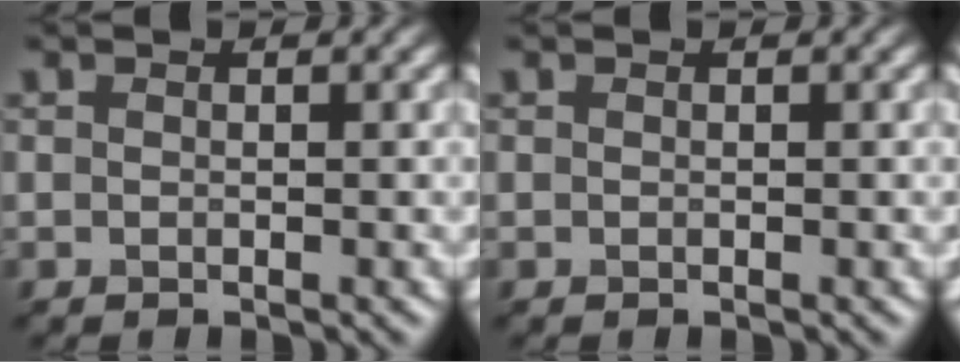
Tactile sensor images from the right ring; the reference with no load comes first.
{"total": 0.0}